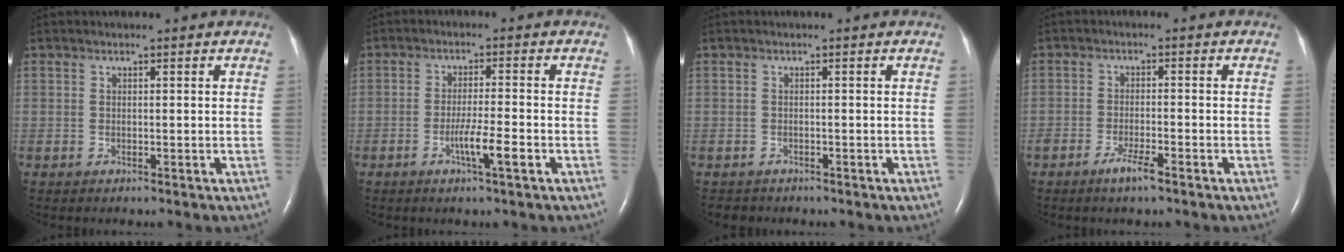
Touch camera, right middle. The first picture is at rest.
{"total": 4.5, "force": [-2.0, -0.2, 4.0], "torque": [-0.074, -0.007, -0.036]}
{"total": 1.3, "force": [-1.1, 0.6, -0.2], "torque": [-0.005, 0.000, -0.017]}
{"total": 3.2, "force": [-2.2, 0.2, 2.3], "torque": [-0.049, -0.003, -0.041]}